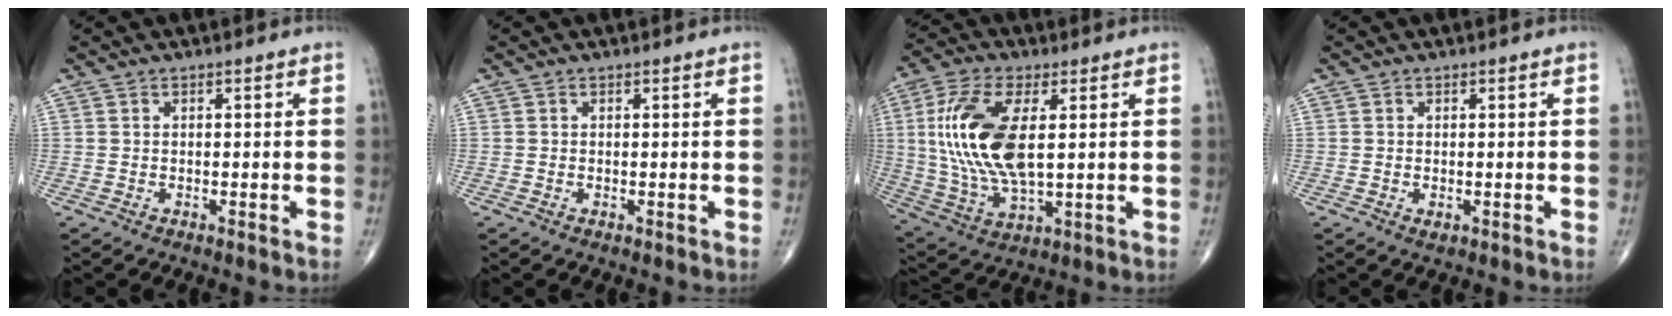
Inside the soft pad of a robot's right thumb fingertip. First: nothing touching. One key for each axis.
{"total": 0.0}
{"total": 17.7, "fx": 2.6, "fy": 7.9, "fz": 15.6, "tx": -0.331, "ty": -0.011, "tz": 0.055}
{"total": 0.8, "fx": -0.1, "fy": 0.5, "fz": 0.6, "tx": -0.012, "ty": -0.002, "tz": 0.000}